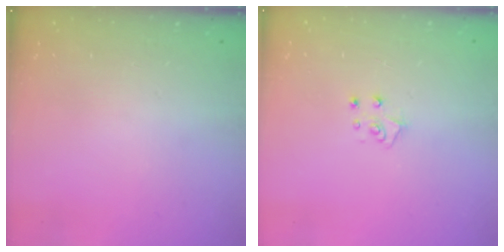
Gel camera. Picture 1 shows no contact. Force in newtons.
{"total": 5.1, "press": 5.1, "slide": 0.5}